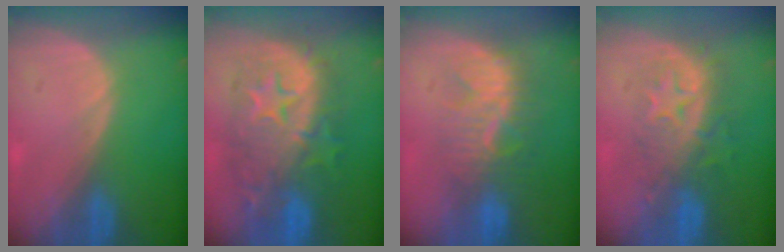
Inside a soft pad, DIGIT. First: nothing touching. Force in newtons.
{"total": 12.3, "press": 12.2, "slide": 1.1}
{"total": 8.1, "press": 7.8, "slide": 2.2}
{"total": 8.2, "press": 7.7, "slide": 2.8}